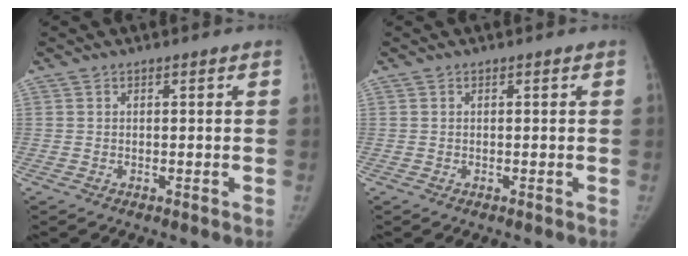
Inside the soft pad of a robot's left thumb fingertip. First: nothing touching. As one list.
[{"total": 0.0}]